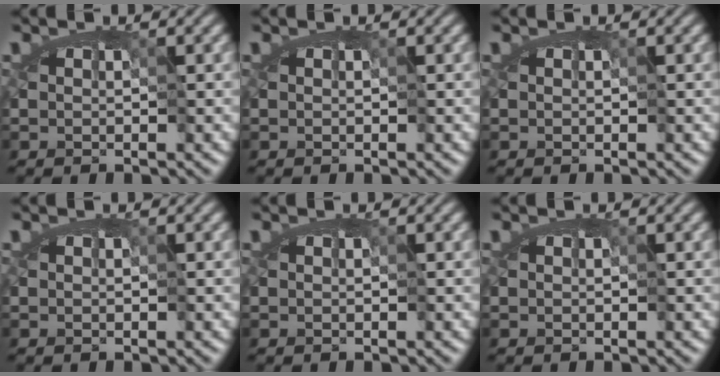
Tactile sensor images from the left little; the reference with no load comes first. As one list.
[{"total": 0.0}, {"total": 0.0}, {"total": 0.0}, {"total": 0.0}, {"total": 0.0}]